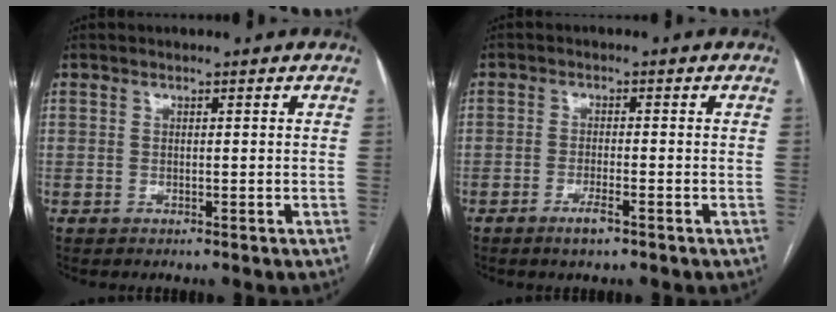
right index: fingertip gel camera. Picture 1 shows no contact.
{"total": 2.8, "force": [-1.8, 0.3, 2.1], "torque": [-0.040, -0.002, -0.032]}